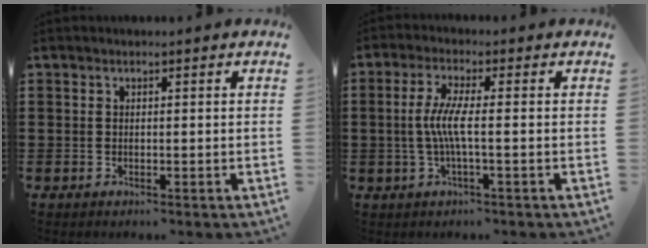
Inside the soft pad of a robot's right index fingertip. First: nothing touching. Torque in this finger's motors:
{"motor_torque": [0.95, 0.01, 0.45, 0.19]}